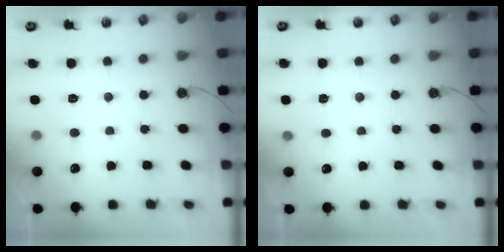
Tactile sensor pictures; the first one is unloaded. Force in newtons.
{"total": 4.9, "press": 2.3, "slide": 4.3}